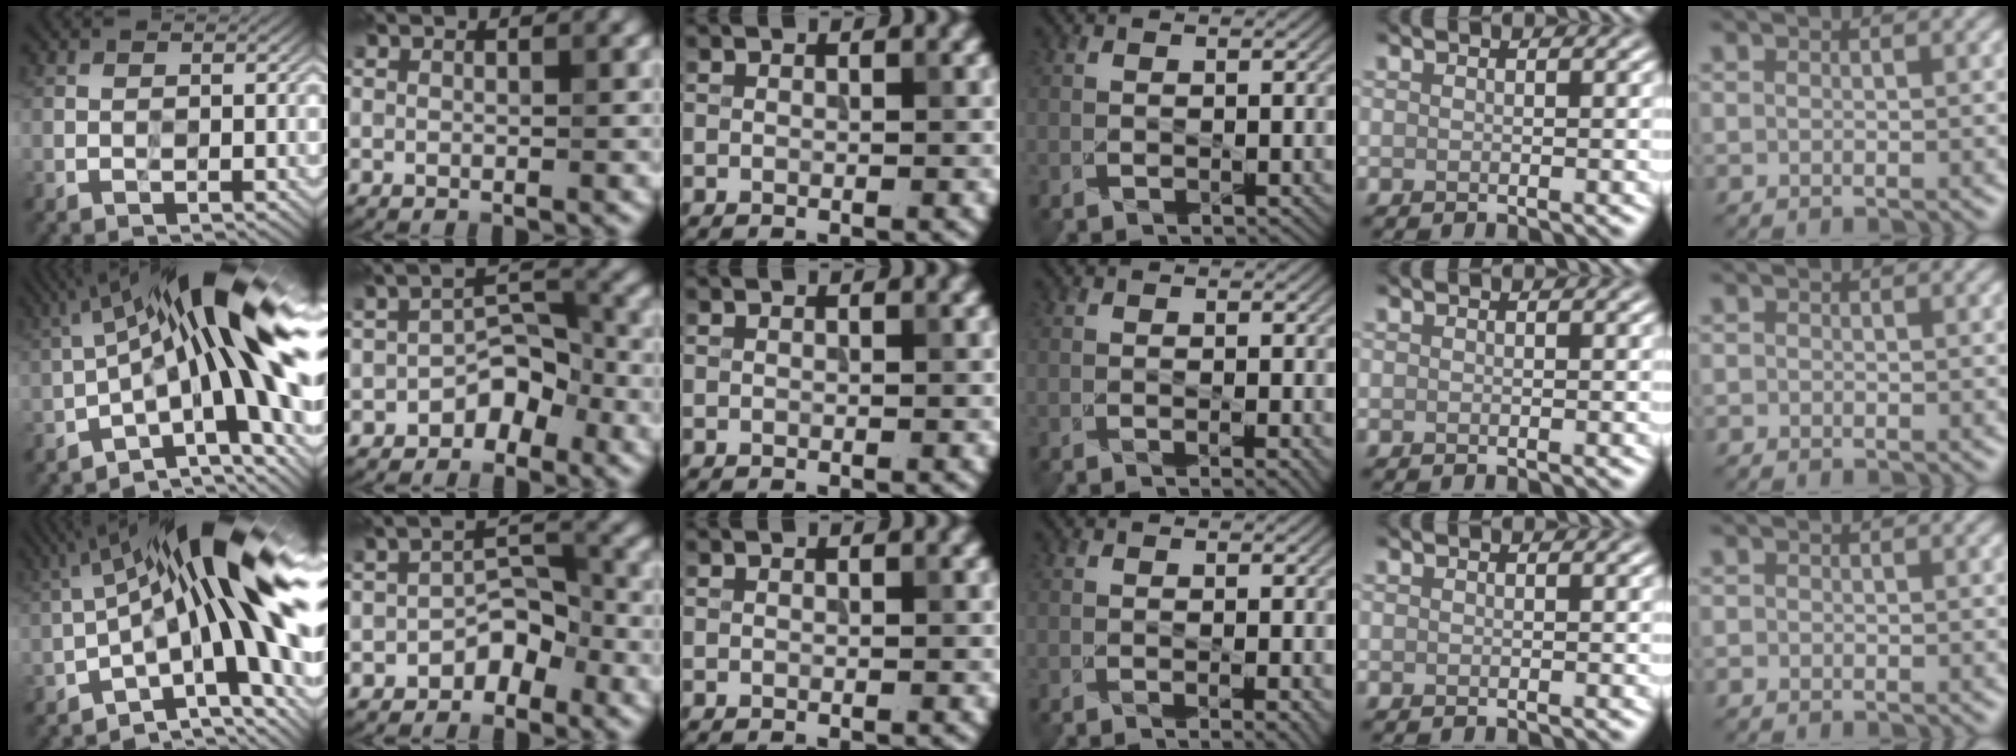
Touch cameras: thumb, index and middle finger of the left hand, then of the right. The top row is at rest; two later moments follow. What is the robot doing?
{"motion": "wipe", "object": "glasses"}